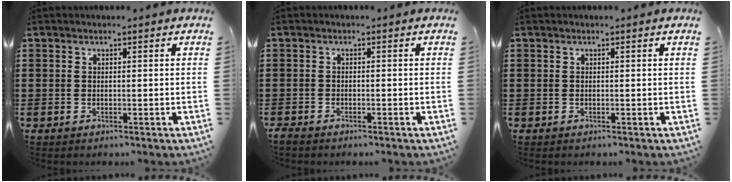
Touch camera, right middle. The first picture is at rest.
{"total": 1.1, "force": [-1.0, 0.3, 0.2], "torque": [-0.007, -0.001, -0.021]}
{"total": 0.0}